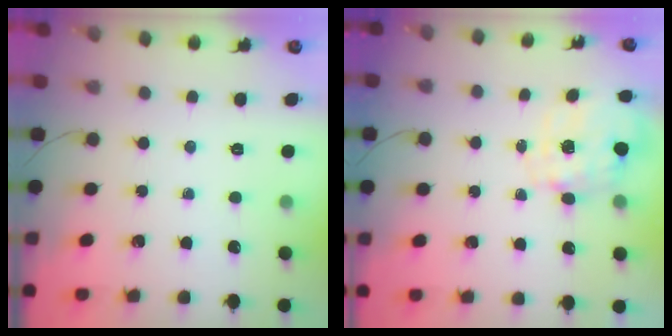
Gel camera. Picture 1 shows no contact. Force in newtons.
{"total": 2.7, "press": 2.6, "slide": 0.8}